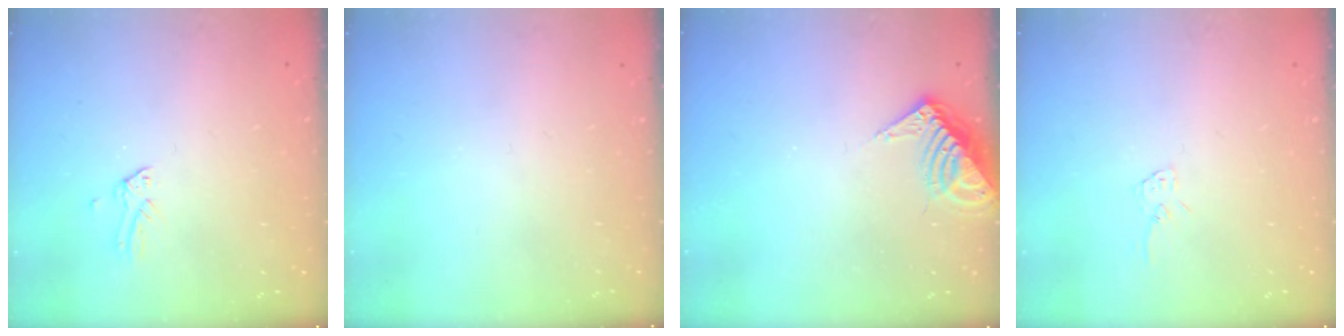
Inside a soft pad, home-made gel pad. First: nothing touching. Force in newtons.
{"total": 0.0}
{"total": 7.6, "press": 7.6, "slide": 0.7}
{"total": 4.7, "press": 4.7, "slide": 0.6}